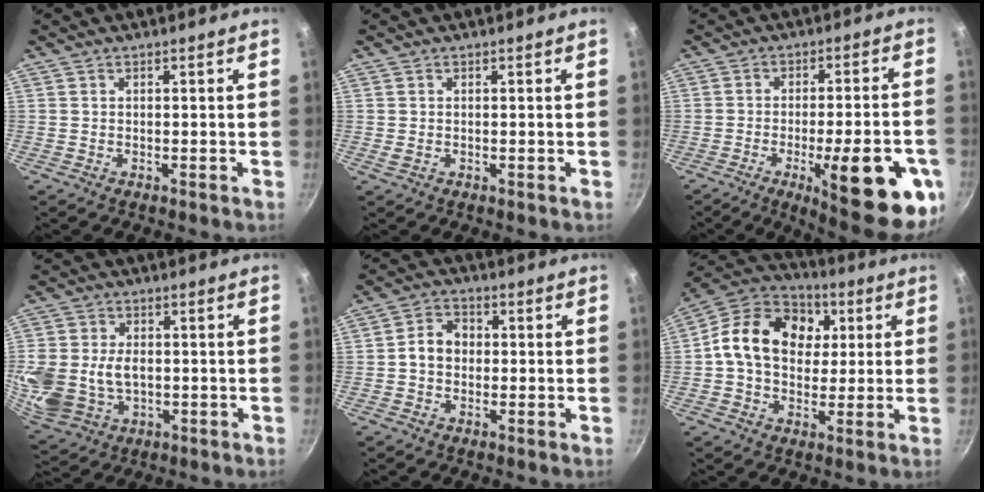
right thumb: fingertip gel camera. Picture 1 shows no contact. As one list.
[{"total": 0.6, "force": [0.1, 0.4, 0.5], "torque": [-0.010, 0.001, 0.003]}, {"total": 20.7, "force": [-7.4, 5.6, 18.5], "torque": [-0.216, 0.015, -0.093]}, {"total": 16.0, "force": [-0.7, 12.1, 10.4], "torque": [-0.239, 0.003, -0.001]}, {"total": 5.8, "force": [-0.1, 4.7, 3.3], "torque": [-0.034, 0.017, -0.014]}, {"total": 18.2, "force": [3.3, 13.8, 11.4], "torque": [-0.168, 0.019, 0.039]}]